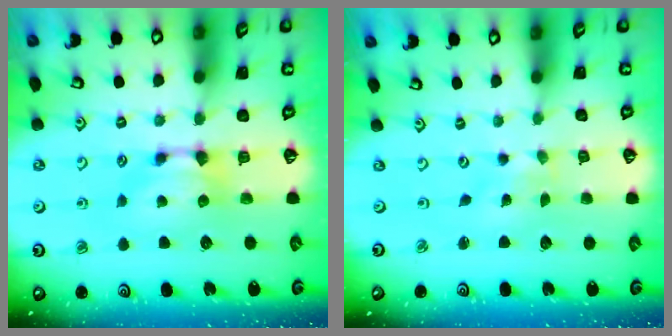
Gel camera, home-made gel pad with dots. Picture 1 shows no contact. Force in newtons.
{"total": 5.9, "press": 5.8, "slide": 0.7}